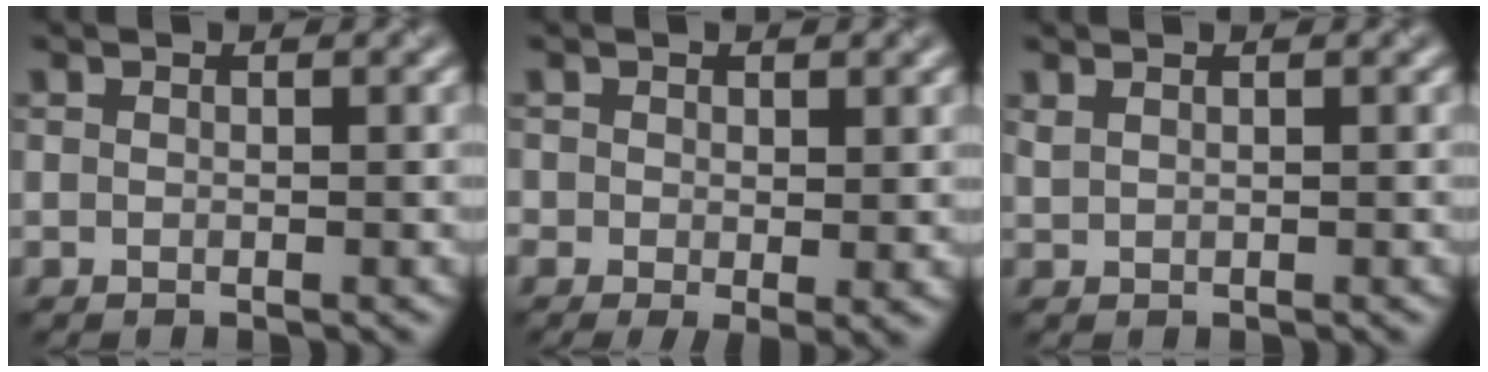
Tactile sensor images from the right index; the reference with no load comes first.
{"total": 2.6, "force": [-0.2, 1.4, 2.2], "torque": [-0.040, -0.012, -0.004]}
{"total": 0.8, "force": [0.7, 0.2, 0.3], "torque": [-0.017, -0.002, 0.021]}